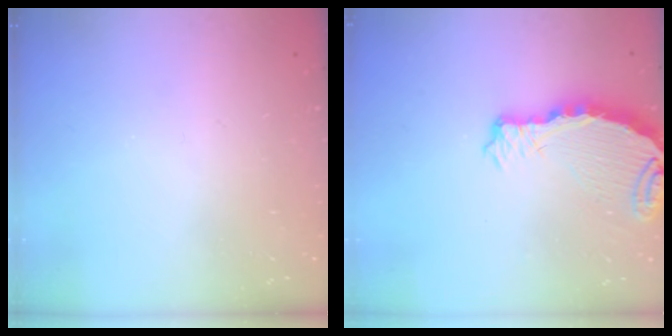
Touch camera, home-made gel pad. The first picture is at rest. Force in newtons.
{"total": 8.0, "press": 7.9, "slide": 1.0}